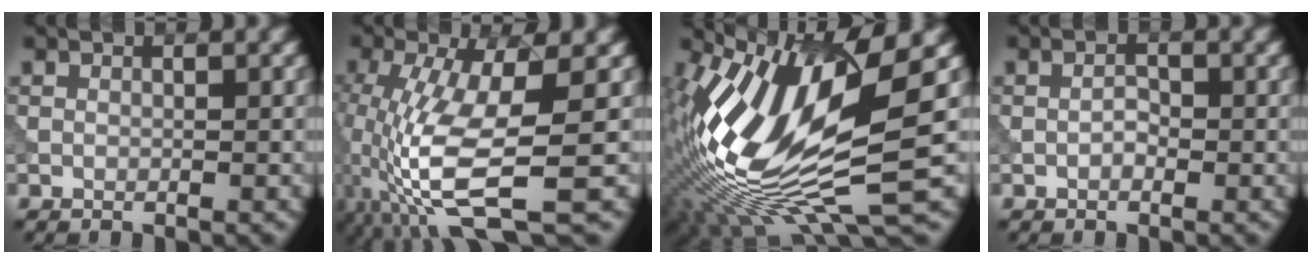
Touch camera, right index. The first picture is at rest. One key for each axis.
{"total": 10.3, "fx": -3.5, "fy": 2.5, "fz": 9.4, "tx": -0.202, "ty": -0.013, "tz": -0.061}
{"total": 14.1, "fx": 0.4, "fy": 4.0, "fz": 13.5, "tx": -0.283, "ty": 0.004, "tz": 0.023}
{"total": 1.1, "fx": -0.4, "fy": 0.5, "fz": 0.9, "tx": -0.015, "ty": 0.004, "tz": -0.010}